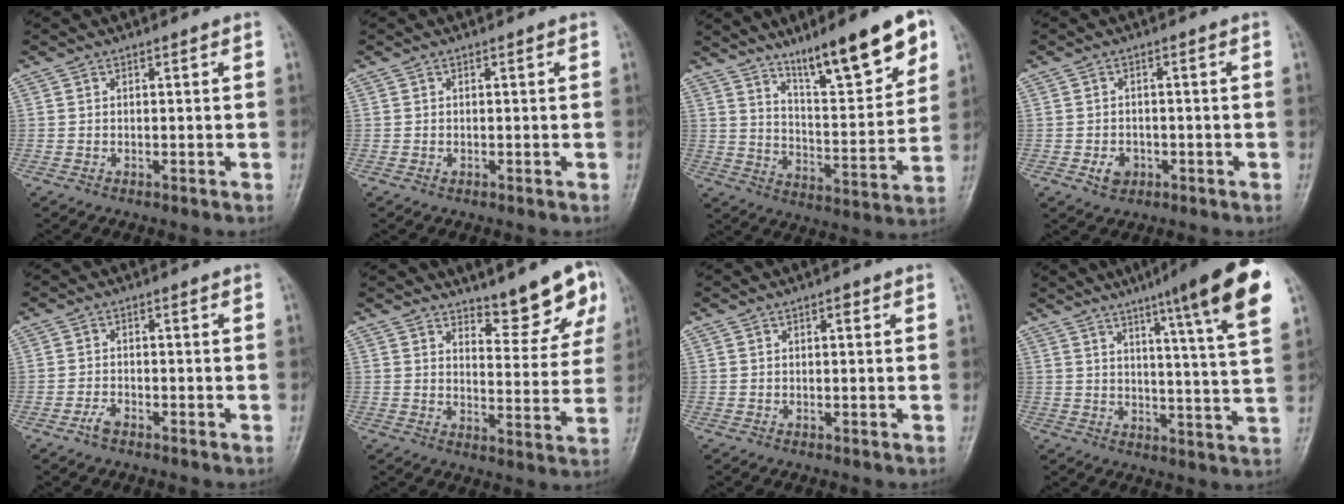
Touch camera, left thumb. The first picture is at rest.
{"total": 0.5, "force": [-0.1, 0.3, 0.4], "torque": [-0.005, 0.004, -0.001]}
{"total": 17.6, "force": [11.0, 3.9, 13.2], "torque": [-0.172, -0.055, 0.181]}
{"total": 3.4, "force": [-1.3, 2.6, 1.7], "torque": [-0.019, 0.007, -0.018]}
{"total": 2.0, "force": [-1.5, 0.8, 1.1], "torque": [-0.027, 0.009, -0.030]}
{"total": 9.5, "force": [7.1, 2.8, 5.6], "torque": [-0.040, -0.056, 0.101]}
{"total": 1.3, "force": [0.5, 0.6, 1.1], "torque": [-0.013, 0.002, 0.003]}
{"total": 17.9, "force": [9.9, 1.3, 14.8], "torque": [-0.195, -0.040, 0.124]}